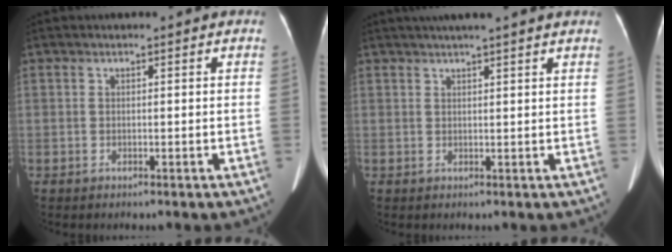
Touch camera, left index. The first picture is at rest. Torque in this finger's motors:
{"motor_torque": [0.30, -0.37, 0.02, 0.07]}